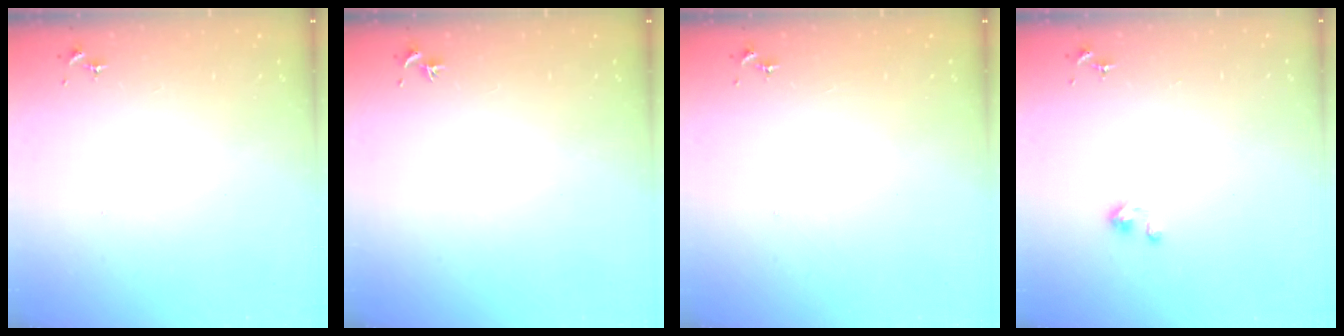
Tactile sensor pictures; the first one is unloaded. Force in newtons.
{"total": 0.0}
{"total": 0.0}
{"total": 3.1, "press": 3.1, "slide": 0.2}